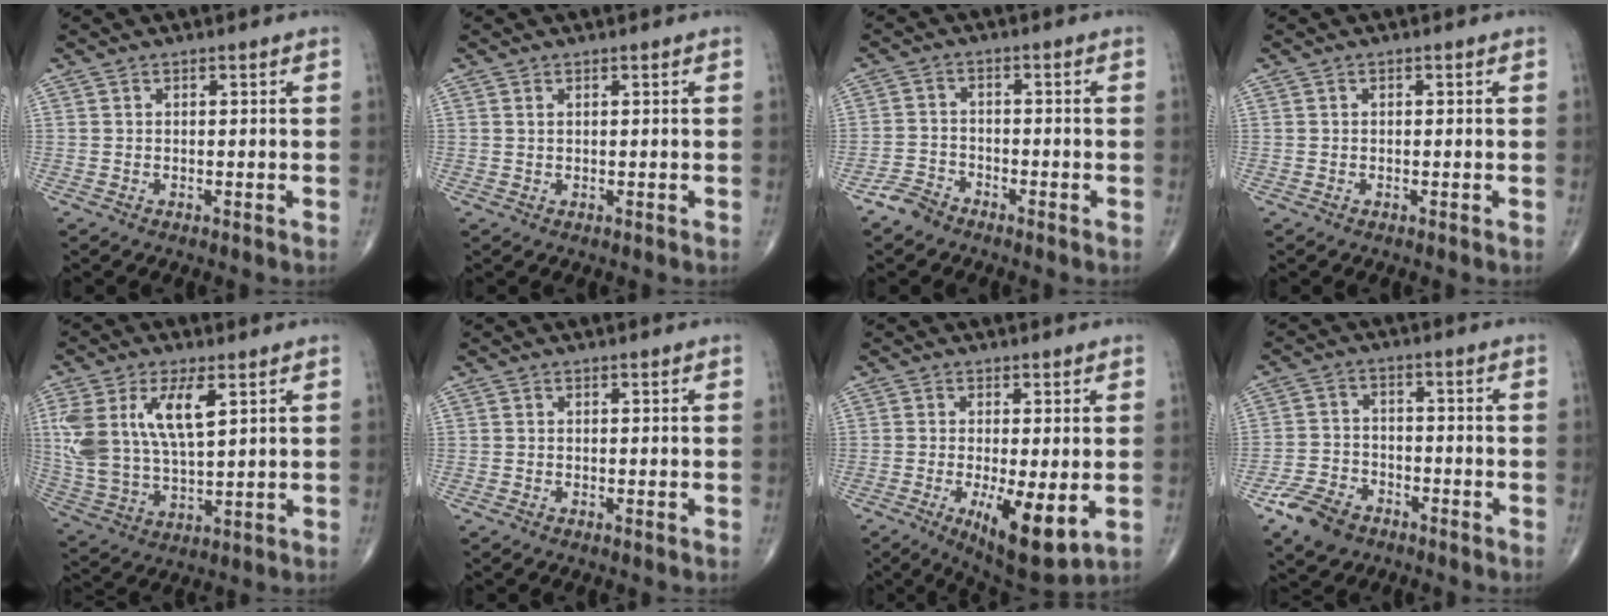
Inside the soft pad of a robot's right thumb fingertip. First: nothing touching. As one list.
[{"total": 0.6, "force": [0.3, 0.3, 0.4], "torque": [-0.009, 0.004, 0.008]}, {"total": 3.7, "force": [-3.0, 1.9, 0.7], "torque": [-0.010, 0.012, -0.062]}, {"total": 0.0}, {"total": 15.4, "force": [5.3, 7.0, 12.7], "torque": [-0.264, -0.013, 0.111]}, {"total": 0.0}, {"total": 10.8, "force": [-2.6, 3.4, 9.9], "torque": [-0.159, -0.026, -0.035]}, {"total": 8.2, "force": [-5.2, 5.2, 3.7], "torque": [-0.063, 0.021, -0.098]}]